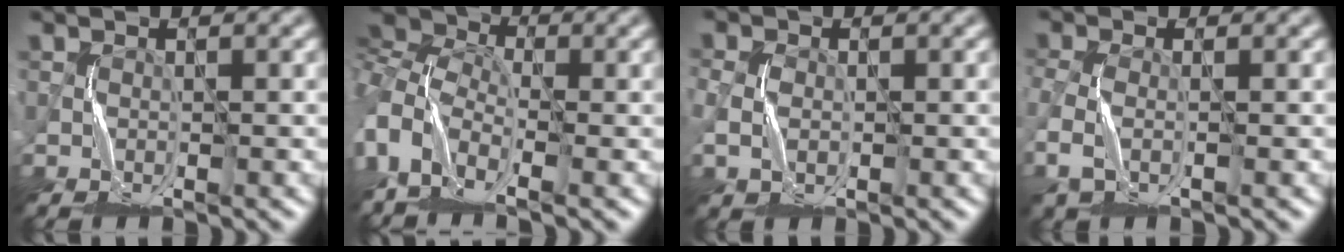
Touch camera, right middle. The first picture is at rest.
{"total": 8.3, "force": [-1.3, 5.4, 6.1], "torque": [-0.142, 0.008, -0.018]}
{"total": 2.1, "force": [-0.1, 1.8, 1.1], "torque": [-0.035, 0.001, -0.003]}
{"total": 2.6, "force": [-1.2, 1.5, 1.8], "torque": [-0.063, -0.005, -0.029]}